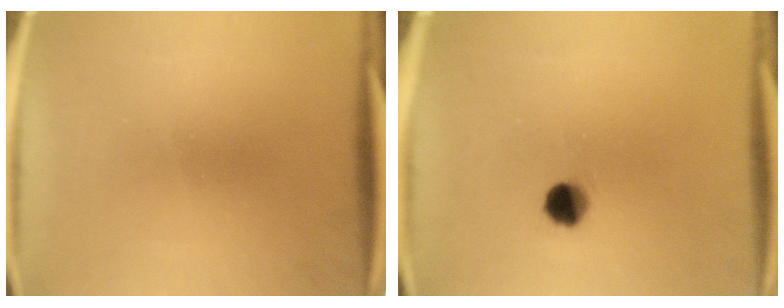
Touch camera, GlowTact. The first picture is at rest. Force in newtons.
{"total": 4.5}